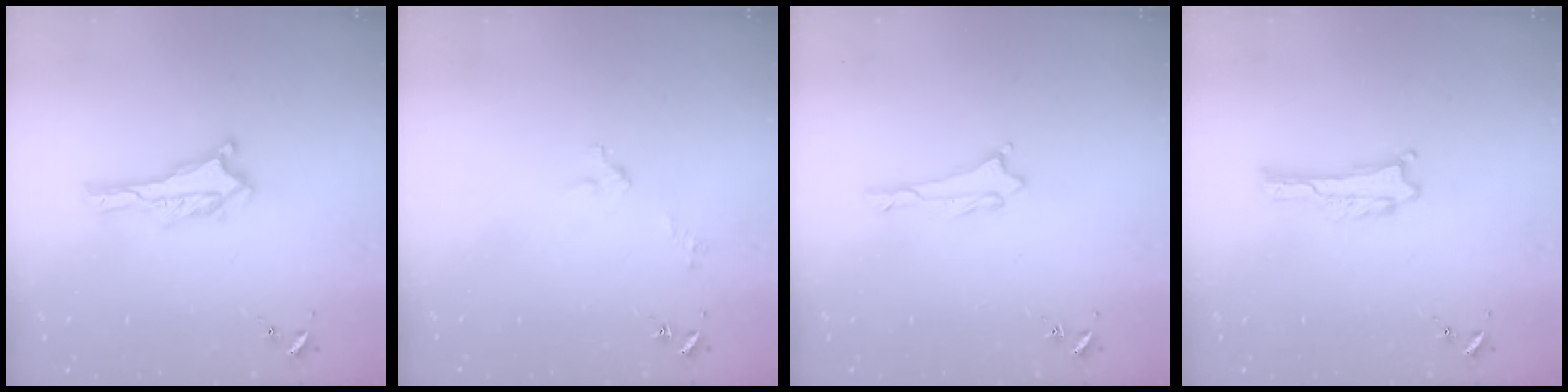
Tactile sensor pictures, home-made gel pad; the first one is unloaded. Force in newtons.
{"total": 2.1, "press": 2.1, "slide": 0.2}
{"total": 0.6, "press": 0.6, "slide": 0.1}
{"total": 0.0}